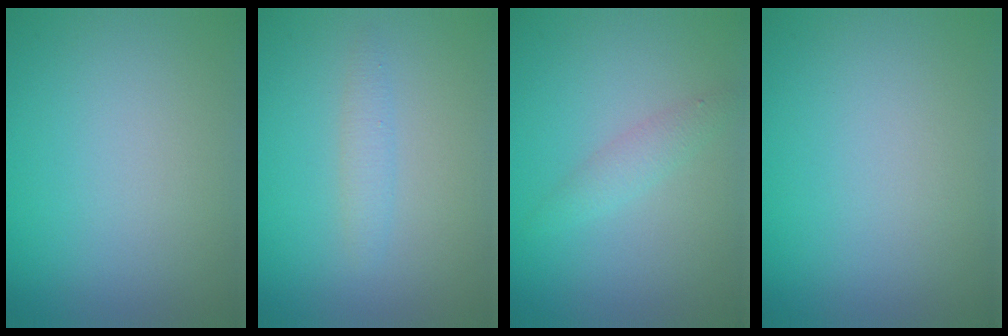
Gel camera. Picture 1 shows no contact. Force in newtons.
{"total": 1.3, "press": 1.3, "slide": 0.0}
{"total": 1.6, "press": 1.6, "slide": 0.1}
{"total": 0.0}